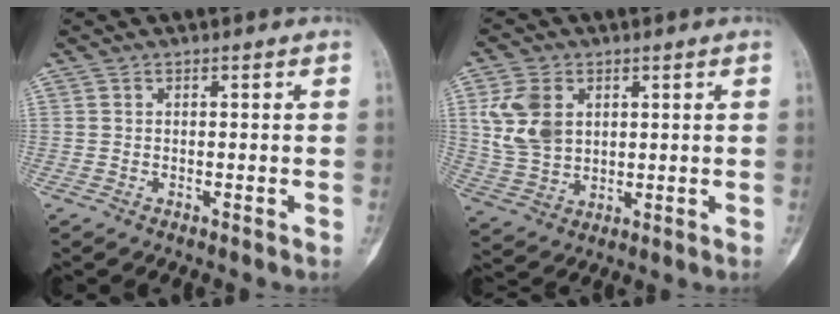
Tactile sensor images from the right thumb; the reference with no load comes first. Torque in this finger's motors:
{"motor_torque": [1.17, 1.68, 1.10, 0.33, 0.38]}